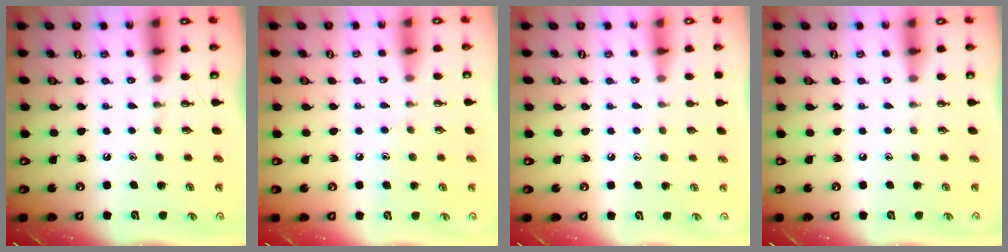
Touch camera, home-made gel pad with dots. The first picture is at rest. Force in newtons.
{"total": 4.9, "press": 4.8, "slide": 0.6}
{"total": 4.3, "press": 4.3, "slide": 0.5}
{"total": 0.0}